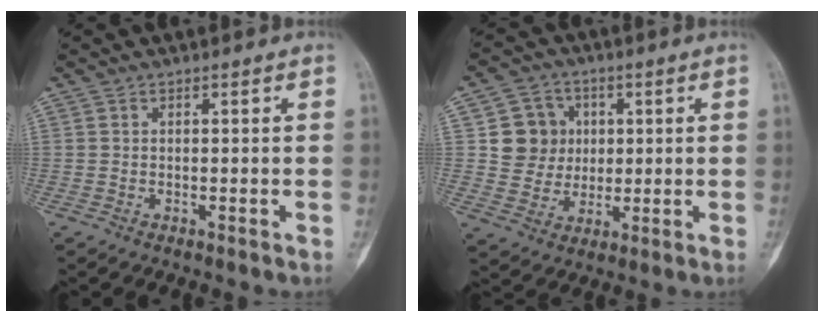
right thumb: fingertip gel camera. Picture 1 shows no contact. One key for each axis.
{"total": 9.3, "fx": 1.6, "fy": 8.7, "fz": 2.6, "tx": 0.004, "ty": 0.004, "tz": 0.031}